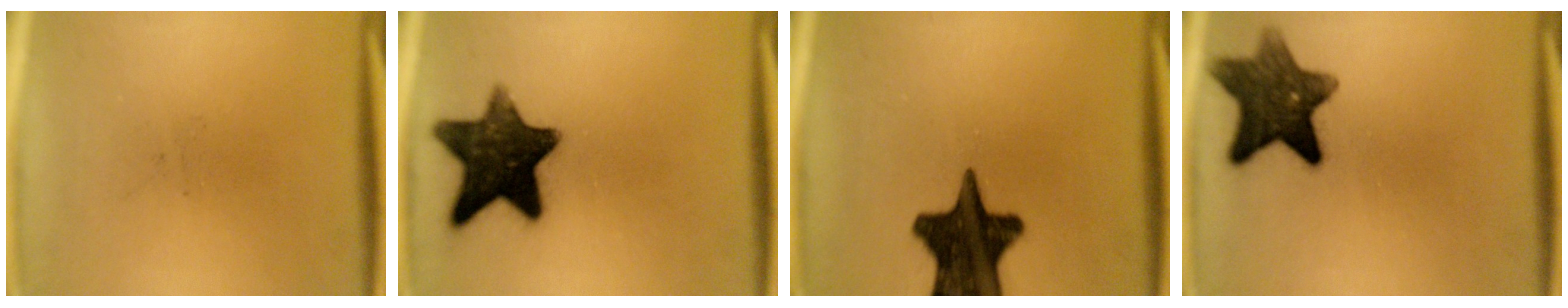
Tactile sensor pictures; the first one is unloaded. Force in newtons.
{"total": 14.1}
{"total": 17.1}
{"total": 10.7}